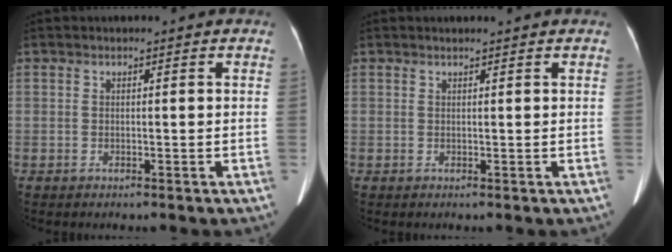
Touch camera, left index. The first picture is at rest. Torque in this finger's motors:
{"motor_torque": [-0.26, -0.13, -0.11, -0.01]}